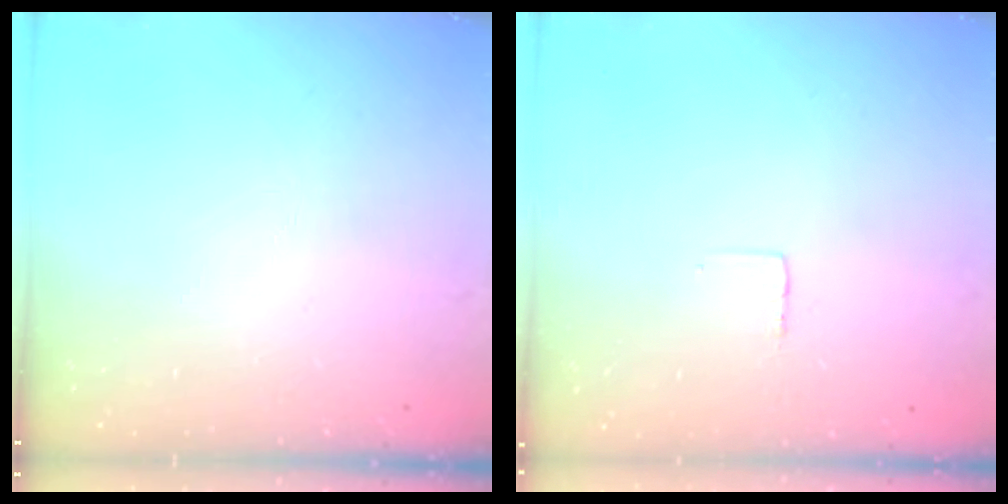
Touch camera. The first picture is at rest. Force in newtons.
{"total": 2.3, "press": 2.3, "slide": 0.1}